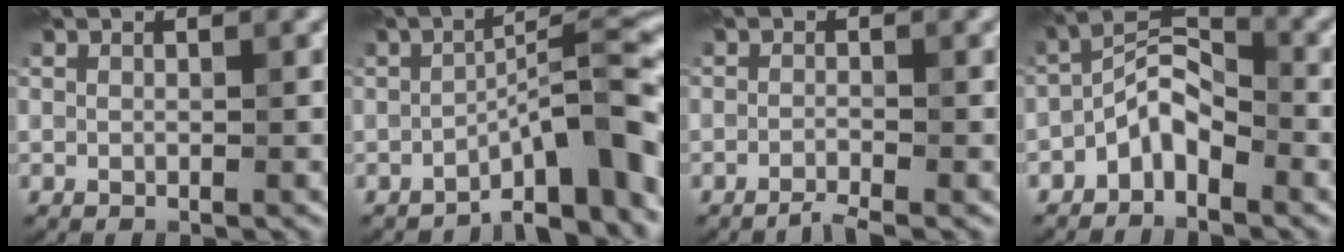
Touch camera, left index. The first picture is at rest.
{"total": 8.2, "force": [-5.3, 1.3, 6.1], "torque": [-0.078, 0.025, -0.087]}
{"total": 1.5, "force": [-1.2, -0.1, 0.9], "torque": [-0.020, 0.003, -0.026]}
{"total": 4.0, "force": [-2.5, 1.8, 2.6], "torque": [-0.046, 0.023, -0.055]}